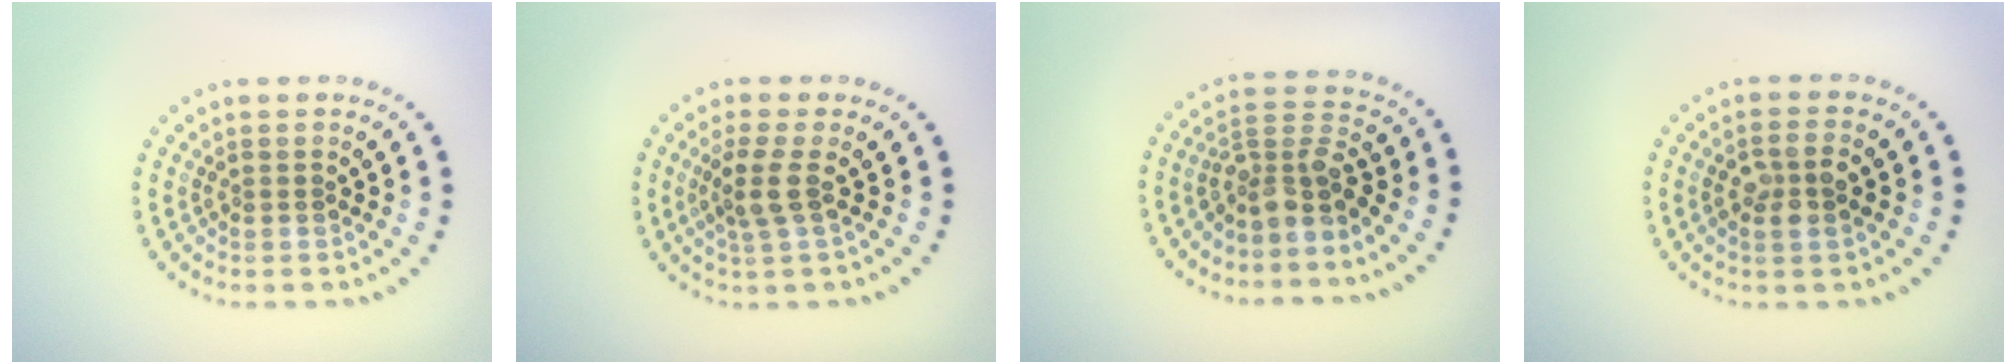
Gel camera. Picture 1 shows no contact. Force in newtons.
{"total": 2.3, "press": 1.8, "slide": 1.5}
{"total": 3.7, "press": 2.8, "slide": 2.4}
{"total": 2.5, "press": 2.5, "slide": 0.6}